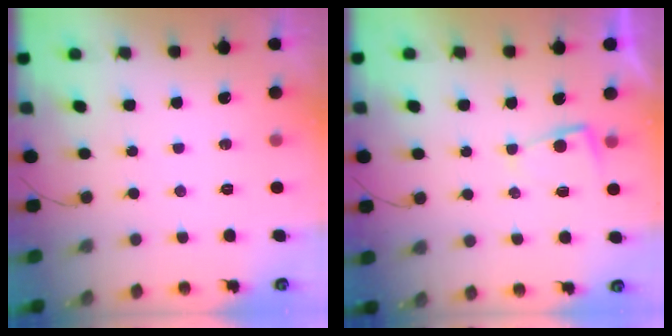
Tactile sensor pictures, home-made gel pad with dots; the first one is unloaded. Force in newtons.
{"total": 2.0, "press": 2.0, "slide": 0.4}